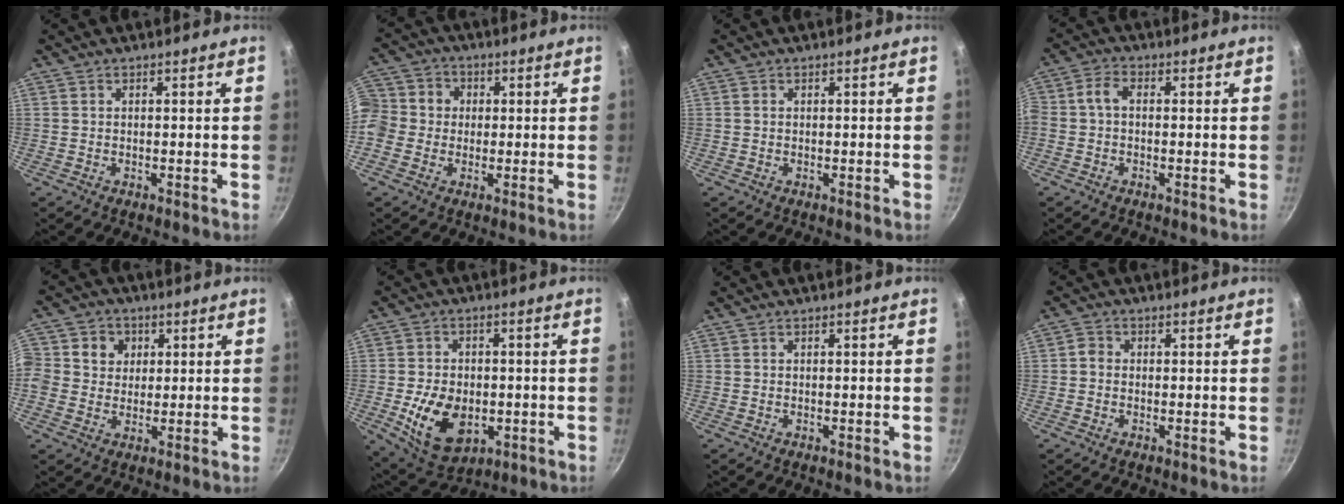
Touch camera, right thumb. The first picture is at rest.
{"total": 12.0, "force": [0.1, 10.9, 5.1], "torque": [-0.105, 0.031, -0.015]}
{"total": 0.6, "force": [0.1, 0.5, 0.3], "torque": [-0.005, 0.003, 0.000]}
{"total": 3.6, "force": [-0.3, 2.4, 2.7], "torque": [-0.059, 0.018, -0.018]}
{"total": 9.5, "force": [1.7, 8.8, 3.2], "torque": [-0.048, 0.013, 0.013]}
{"total": 13.4, "force": [-2.9, 9.1, 9.3], "torque": [-0.143, -0.002, -0.033]}
{"total": 0.0}
{"total": 1.8, "force": [-0.2, 1.6, 0.8], "torque": [-0.014, 0.009, -0.010]}